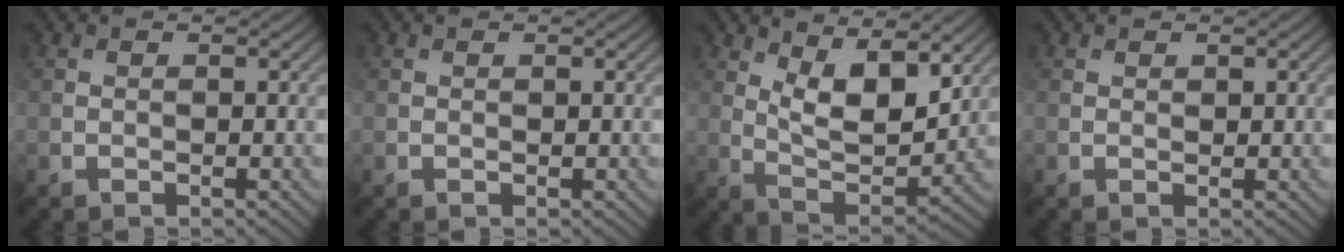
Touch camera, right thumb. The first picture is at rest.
{"total": 0.0}
{"total": 9.4, "force": [4.3, 3.9, 7.3], "torque": [-0.146, -0.011, 0.080]}
{"total": 0.6, "force": [0.5, 0.4, 0.2], "torque": [-0.003, -0.002, 0.009]}